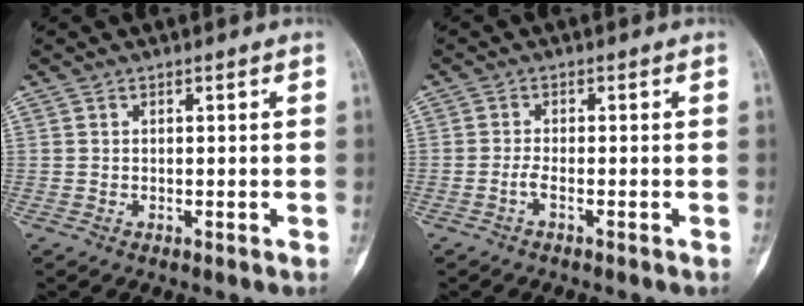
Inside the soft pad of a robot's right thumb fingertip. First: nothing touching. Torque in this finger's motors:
{"motor_torque": [0.06, -0.16, 0.22, 0.22, -0.06]}